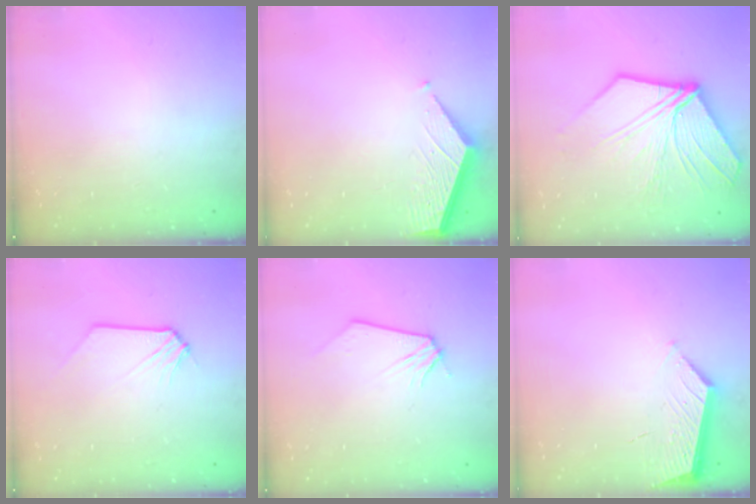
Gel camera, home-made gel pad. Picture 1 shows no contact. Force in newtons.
{"total": 3.4, "press": 3.4, "slide": 0.3}
{"total": 14.5, "press": 14.3, "slide": 2.4}
{"total": 1.1, "press": 1.1, "slide": 0.2}
{"total": 0.0}
{"total": 4.0, "press": 4.0, "slide": 0.4}